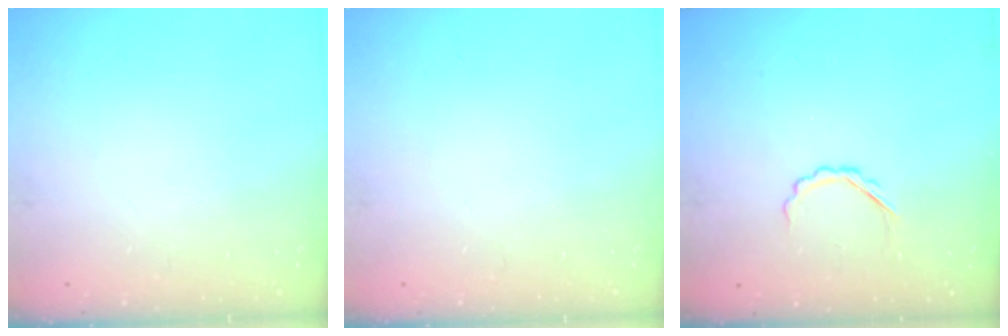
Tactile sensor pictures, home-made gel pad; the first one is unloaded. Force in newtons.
{"total": 0.0}
{"total": 3.8, "press": 3.7, "slide": 0.9}